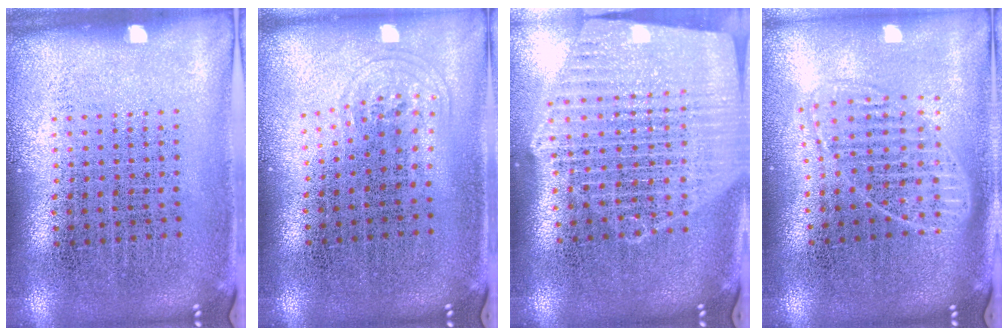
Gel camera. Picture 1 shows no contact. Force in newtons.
{"total": 1.0, "press": 0.6, "slide": 0.7}
{"total": 2.3, "press": 2.0, "slide": 1.1}
{"total": 1.7, "press": 1.4, "slide": 1.0}